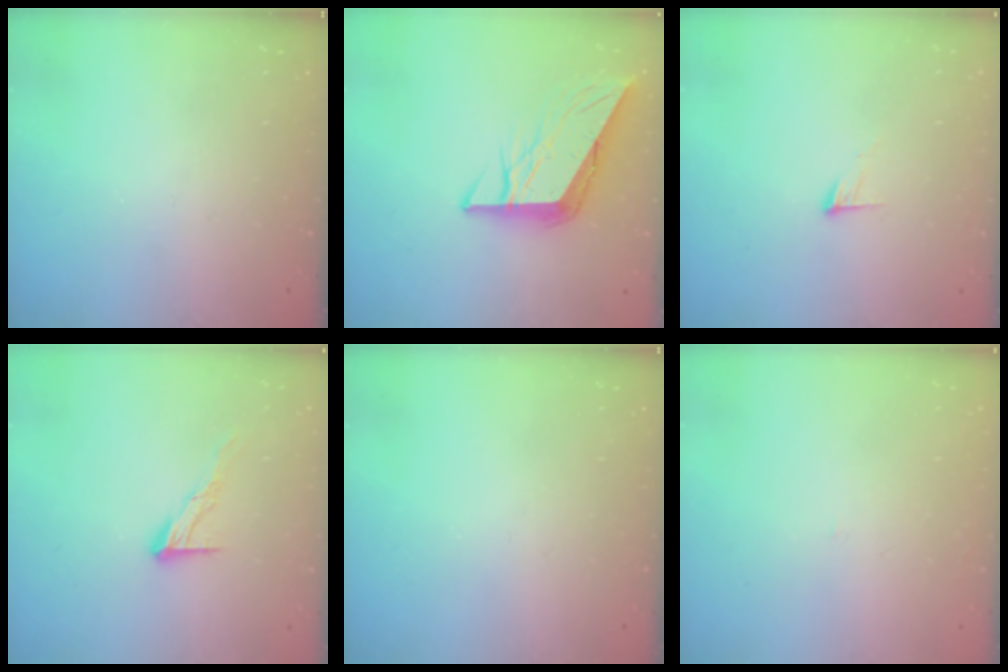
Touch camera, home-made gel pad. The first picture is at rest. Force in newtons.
{"total": 8.9, "press": 8.9, "slide": 0.9}
{"total": 4.5, "press": 4.5, "slide": 0.4}
{"total": 8.7, "press": 8.7, "slide": 0.7}
{"total": 0.0}
{"total": 0.9, "press": 0.9, "slide": 0.1}